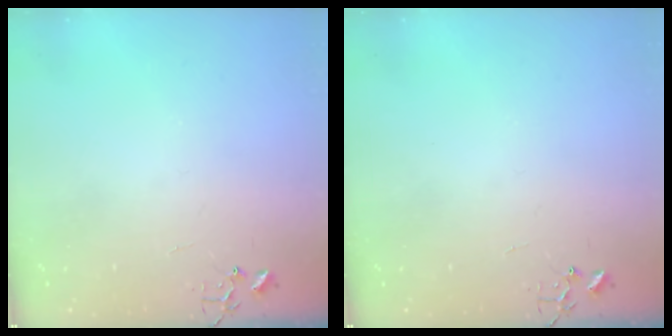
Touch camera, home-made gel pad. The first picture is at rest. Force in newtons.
{"total": 0.0}